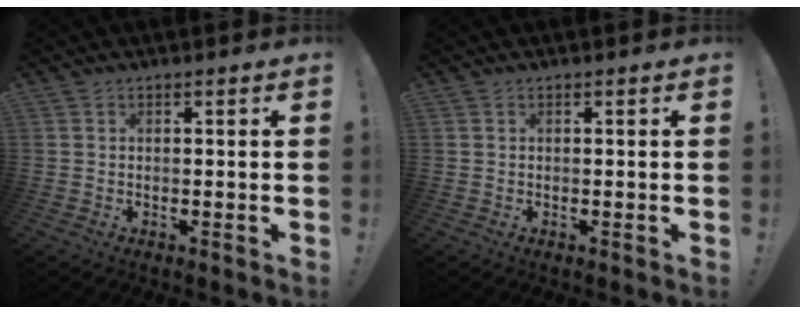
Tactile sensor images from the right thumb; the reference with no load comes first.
{"total": 0.0}